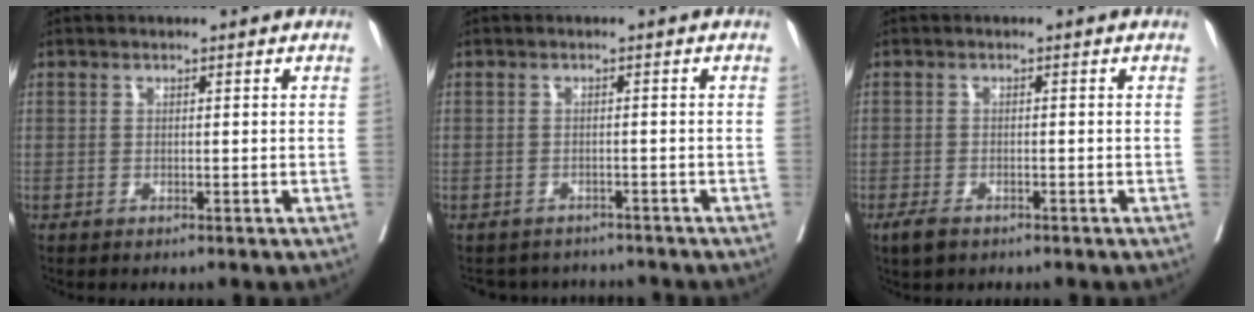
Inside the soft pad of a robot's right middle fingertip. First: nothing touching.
{"total": 5.6, "force": [-5.4, 1.5, -0.2], "torque": [0.010, 0.009, -0.066]}
{"total": 2.5, "force": [-1.7, 1.1, 1.5], "torque": [-0.033, -0.004, -0.024]}